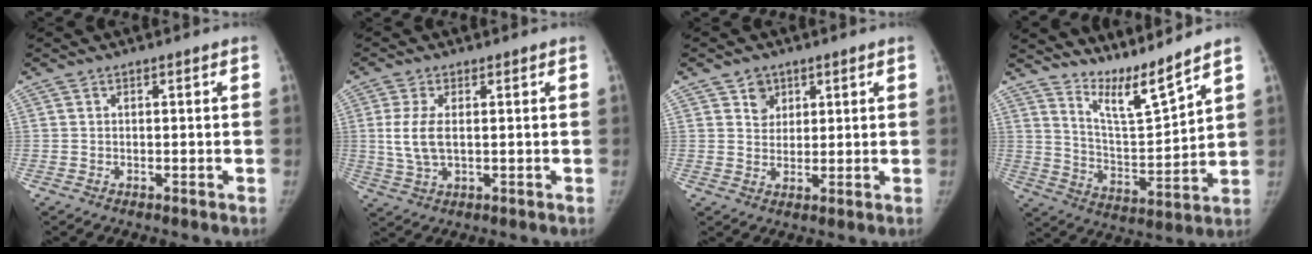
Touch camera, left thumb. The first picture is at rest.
{"total": 5.9, "force": [0.6, 3.0, 5.1], "torque": [-0.117, -0.005, 0.014]}
{"total": 3.8, "force": [2.1, 3.1, 0.8], "torque": [0.012, -0.012, 0.036]}
{"total": 9.7, "force": [8.9, -0.5, 3.8], "torque": [-0.064, -0.082, 0.177]}